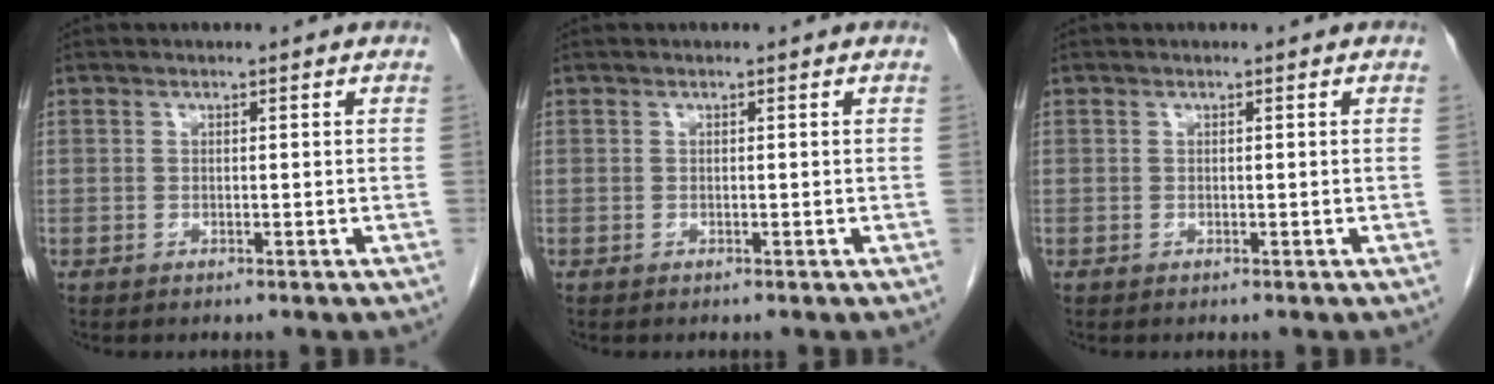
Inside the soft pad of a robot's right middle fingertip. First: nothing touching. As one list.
[{"total": 0.0}, {"total": 0.0}]